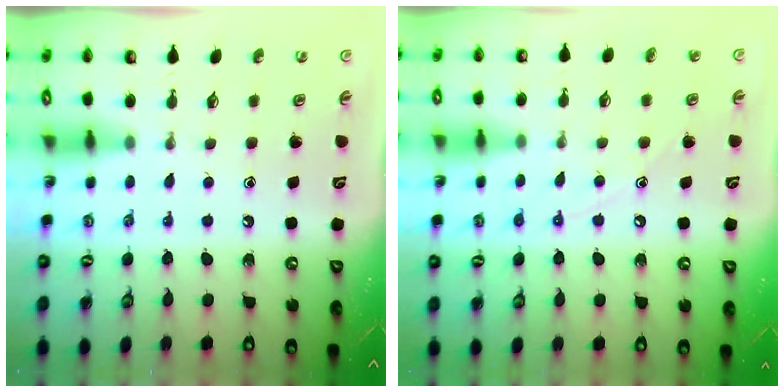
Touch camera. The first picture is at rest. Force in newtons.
{"total": 7.4, "press": 7.4, "slide": 0.4}